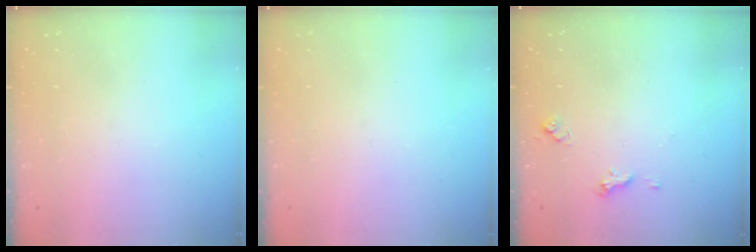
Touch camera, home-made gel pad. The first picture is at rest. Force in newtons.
{"total": 0.0}
{"total": 5.3, "press": 5.2, "slide": 0.7}